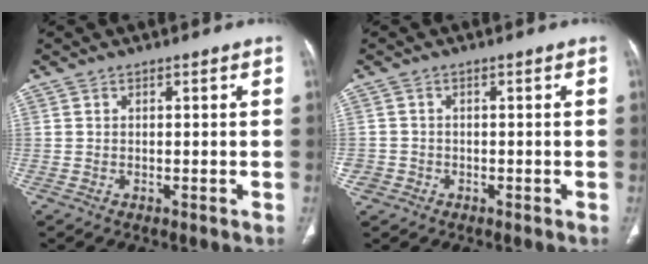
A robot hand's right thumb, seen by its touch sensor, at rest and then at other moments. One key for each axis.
{"total": 2.3, "fx": -0.9, "fy": 2.2, "fz": 0.1, "tx": 0.010, "ty": 0.011, "tz": -0.019}